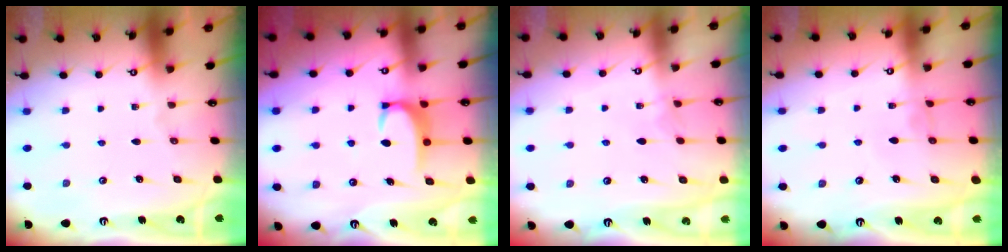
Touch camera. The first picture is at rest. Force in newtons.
{"total": 3.3, "press": 3.3, "slide": 0.4}
{"total": 2.3, "press": 2.3, "slide": 0.3}
{"total": 1.4, "press": 1.3, "slide": 0.2}